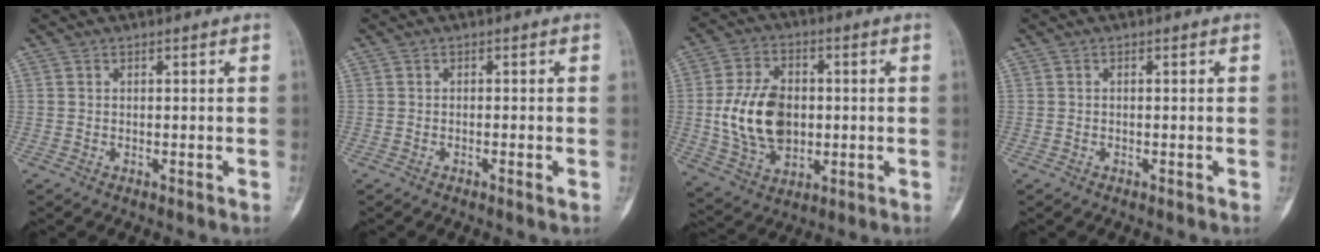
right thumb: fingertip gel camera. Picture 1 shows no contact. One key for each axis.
{"total": 1.2, "fx": -0.5, "fy": 0.1, "fz": 1.1, "tx": -0.027, "ty": -0.001, "tz": -0.009}
{"total": 14.4, "fx": -0.2, "fy": 9.8, "fz": 10.6, "tx": -0.177, "ty": 0.004, "tz": 0.007}
{"total": 0.0}